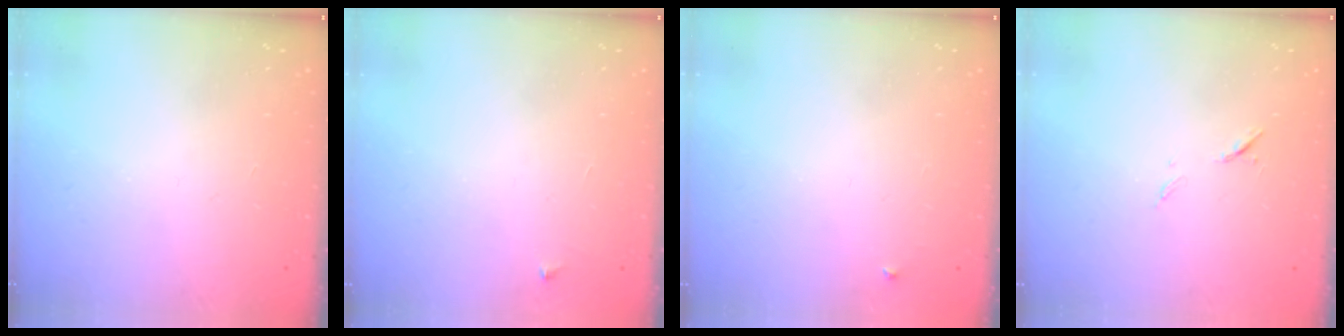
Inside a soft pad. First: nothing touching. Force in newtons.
{"total": 3.2, "press": 3.2, "slide": 0.5}
{"total": 3.0, "press": 3.0, "slide": 0.4}
{"total": 6.2, "press": 6.2, "slide": 0.8}